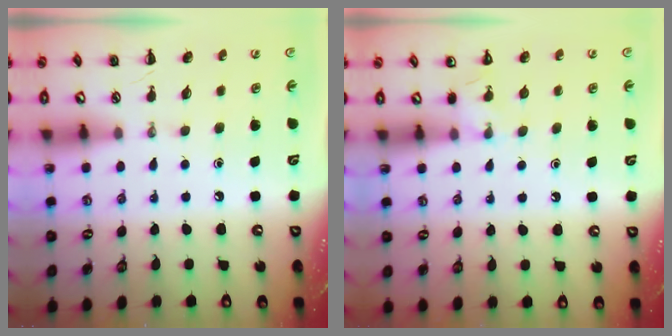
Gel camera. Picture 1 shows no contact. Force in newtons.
{"total": 4.4, "press": 4.2, "slide": 1.3}